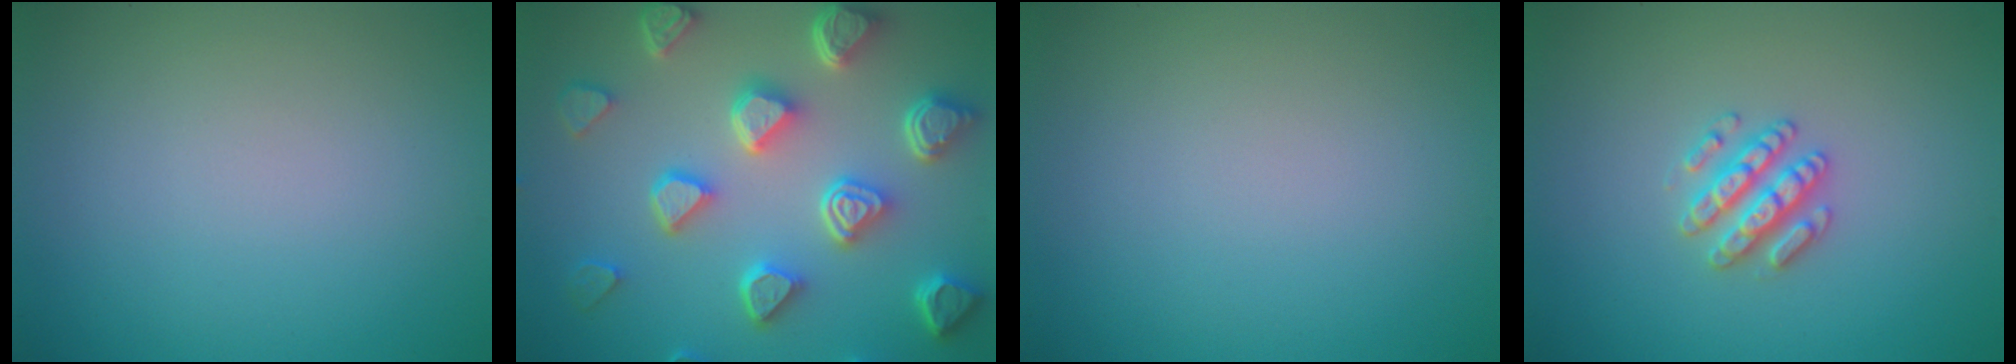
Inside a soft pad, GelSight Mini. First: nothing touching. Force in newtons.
{"total": 7.7, "press": 5.9, "slide": 4.9}
{"total": 0.0}
{"total": 2.6, "press": 2.5, "slide": 0.4}